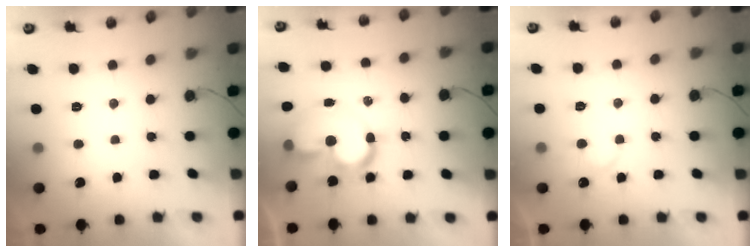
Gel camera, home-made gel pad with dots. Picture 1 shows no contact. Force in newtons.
{"total": 11.9, "press": 11.7, "slide": 2.0}
{"total": 5.1, "press": 5.1, "slide": 0.4}